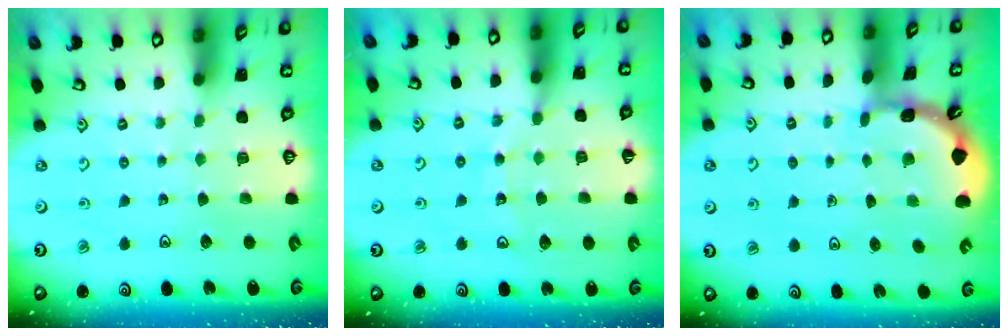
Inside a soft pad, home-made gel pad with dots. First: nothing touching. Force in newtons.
{"total": 10.1, "press": 10.0, "slide": 1.3}
{"total": 1.8, "press": 1.8, "slide": 0.1}